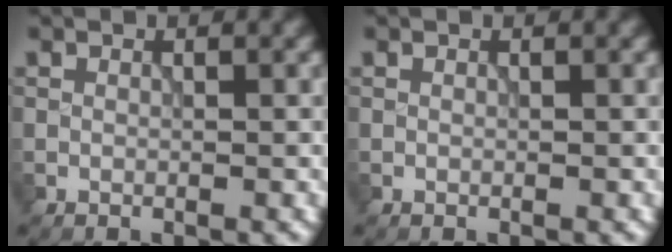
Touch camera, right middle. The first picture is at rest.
{"total": 0.0}